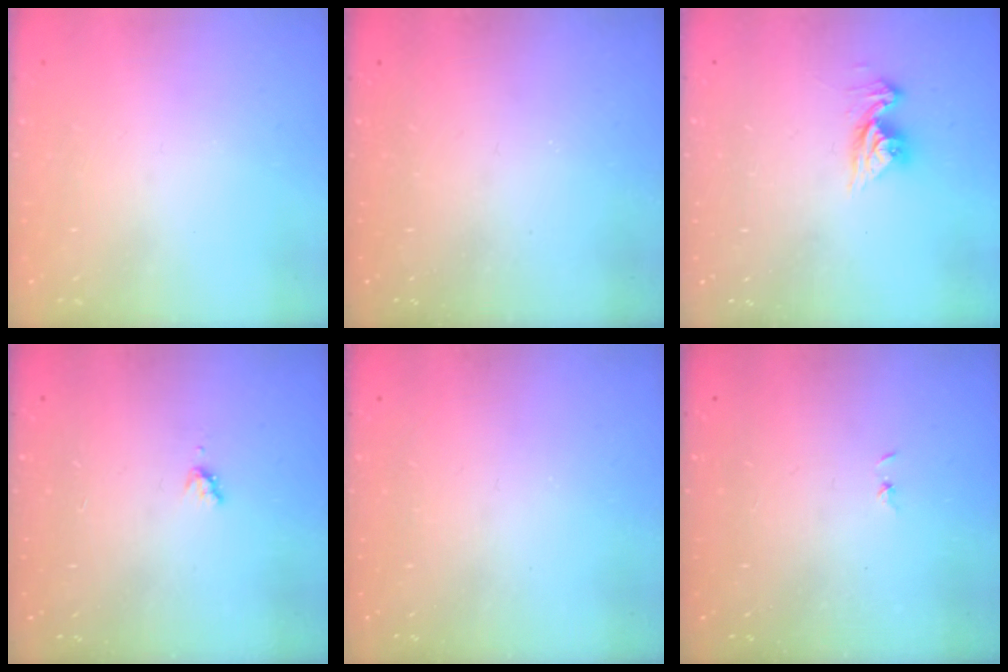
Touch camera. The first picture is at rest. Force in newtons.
{"total": 0.0}
{"total": 9.6, "press": 9.6, "slide": 1.0}
{"total": 4.4, "press": 4.4, "slide": 0.3}
{"total": 0.0}
{"total": 0.7, "press": 0.7, "slide": 0.1}